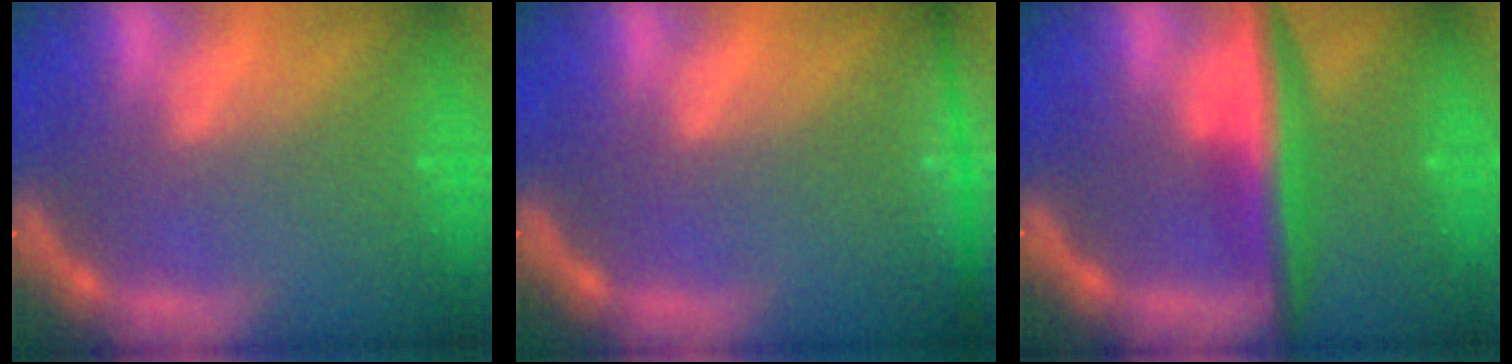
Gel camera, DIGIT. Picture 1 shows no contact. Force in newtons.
{"total": 3.9}
{"total": 6.0}